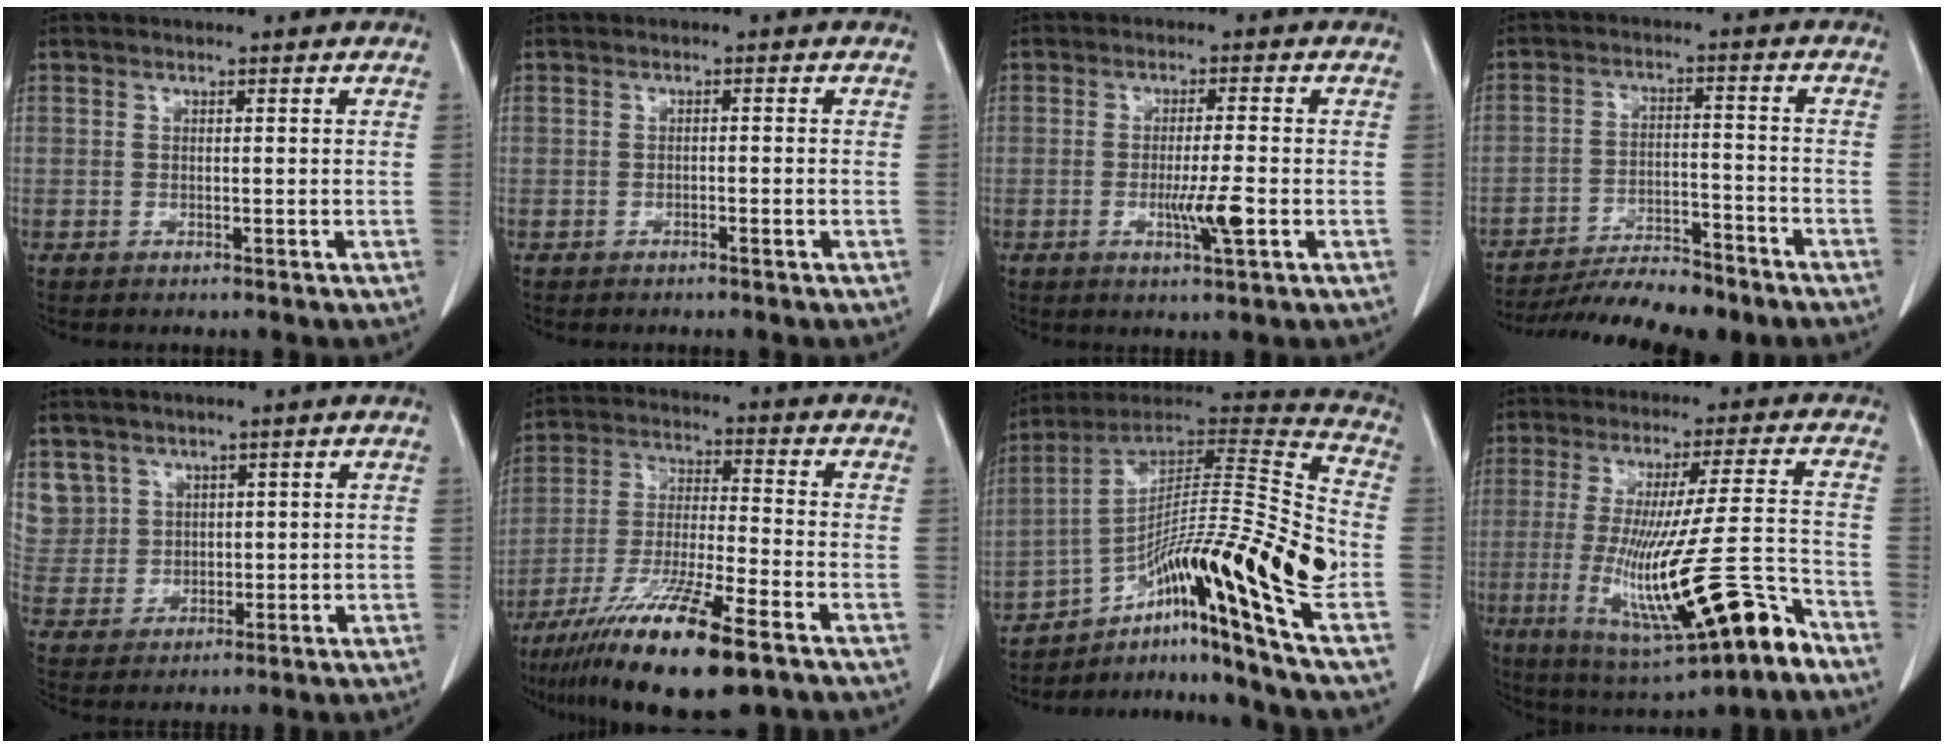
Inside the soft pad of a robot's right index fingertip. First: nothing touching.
{"total": 0.8, "force": [-0.4, 0.0, 0.7], "torque": [-0.010, 0.004, -0.003]}
{"total": 5.3, "force": [-1.4, 0.0, 5.1], "torque": [-0.089, -0.009, -0.023]}
{"total": 12.8, "force": [-11.4, 2.1, 5.3], "torque": [-0.078, 0.000, -0.181]}
{"total": 7.3, "force": [3.9, 6.1, -0.1], "torque": [0.003, 0.010, 0.090]}
{"total": 16.0, "force": [-10.0, 1.7, 12.4], "torque": [-0.233, -0.041, -0.181]}
{"total": 21.9, "force": [-9.4, -0.9, 19.8], "torque": [-0.316, 0.014, -0.156]}
{"total": 18.9, "force": [-7.6, 1.2, 17.3], "torque": [-0.306, -0.028, -0.115]}